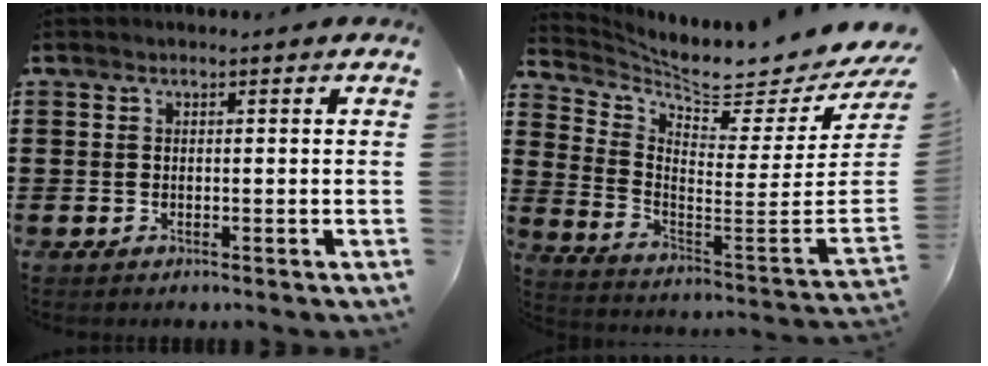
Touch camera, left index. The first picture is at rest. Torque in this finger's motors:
{"motor_torque": [-0.74, -1.25, 0.23, 0.02]}